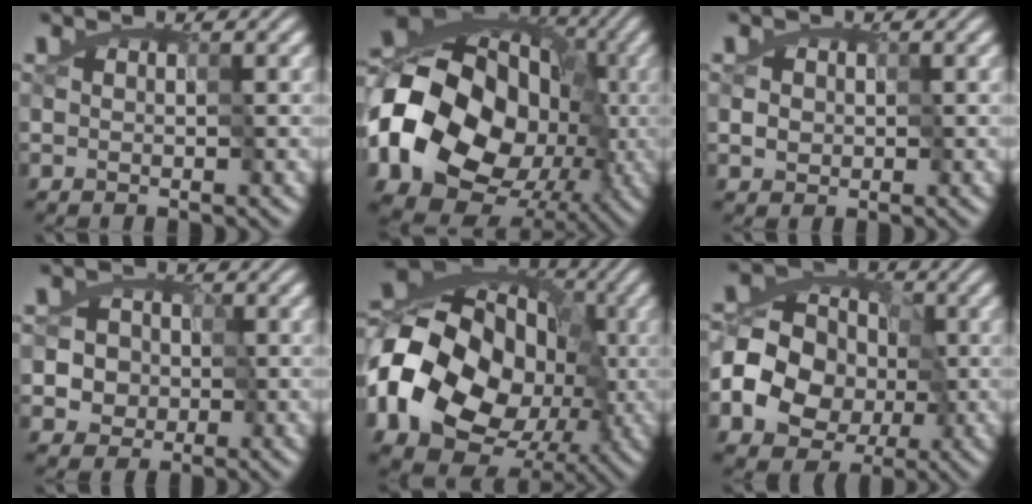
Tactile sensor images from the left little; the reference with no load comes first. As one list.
[{"total": 18.5, "force": [-4.5, 15.1, 9.7], "torque": [-0.172, -0.026, -0.090]}, {"total": 2.1, "force": [0.2, 1.9, 0.8], "torque": [-0.028, 0.008, 0.009]}, {"total": 4.1, "force": [-0.9, 3.8, 1.2], "torque": [-0.001, 0.025, -0.024]}, {"total": 16.6, "force": [-4.5, 13.4, 8.7], "torque": [-0.166, -0.001, -0.089]}, {"total": 9.1, "force": [-2.7, 7.9, 3.7], "torque": [-0.061, -0.010, -0.067]}]